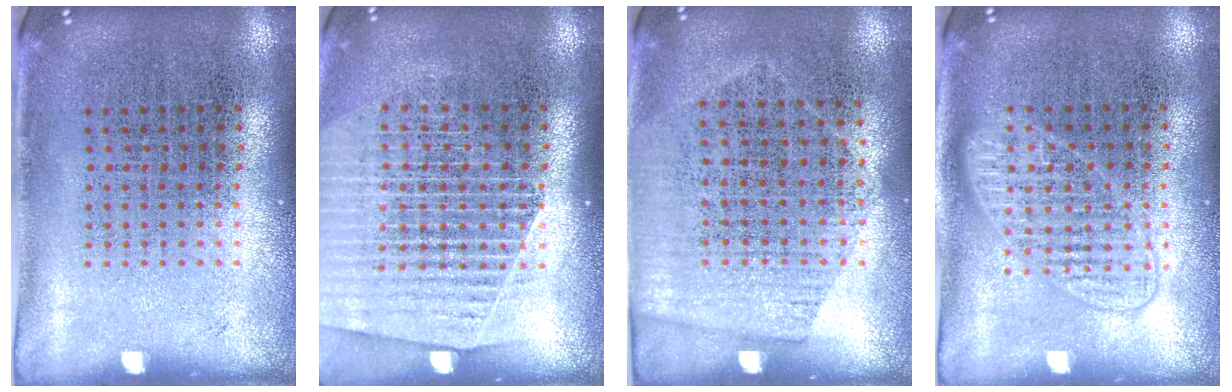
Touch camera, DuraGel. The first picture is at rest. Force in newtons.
{"total": 1.7, "press": 1.6, "slide": 0.5}
{"total": 1.4, "press": 1.1, "slide": 0.7}
{"total": 1.3, "press": 1.3, "slide": 0.3}